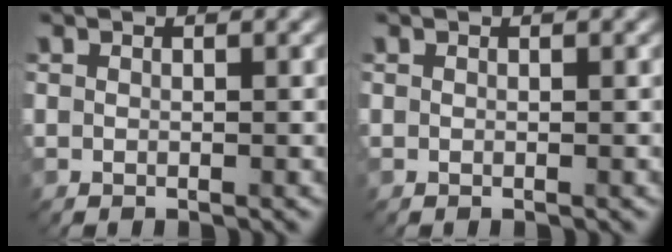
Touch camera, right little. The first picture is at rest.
{"total": 0.0}